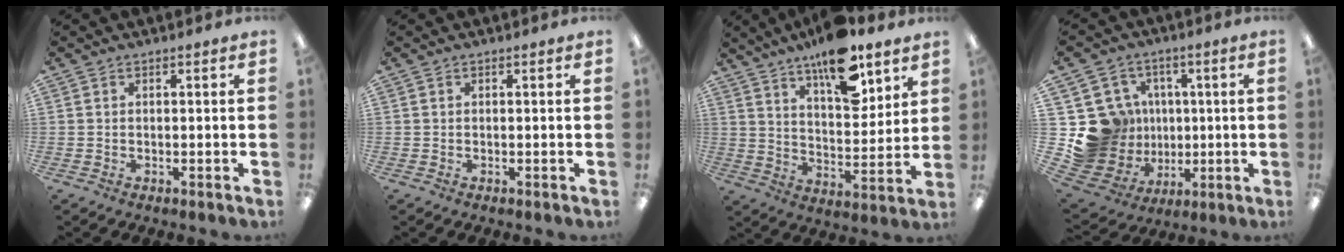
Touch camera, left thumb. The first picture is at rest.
{"total": 0.0}
{"total": 15.7, "force": [11.5, 5.8, 9.0], "torque": [-0.141, -0.065, 0.196]}
{"total": 18.2, "force": [0.8, 17.4, 5.3], "torque": [-0.113, -0.012, 0.062]}